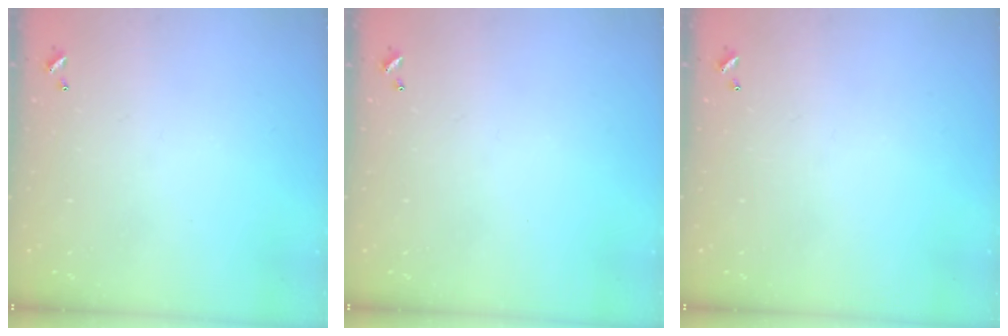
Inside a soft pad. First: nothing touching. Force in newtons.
{"total": 0.0}
{"total": 0.0}